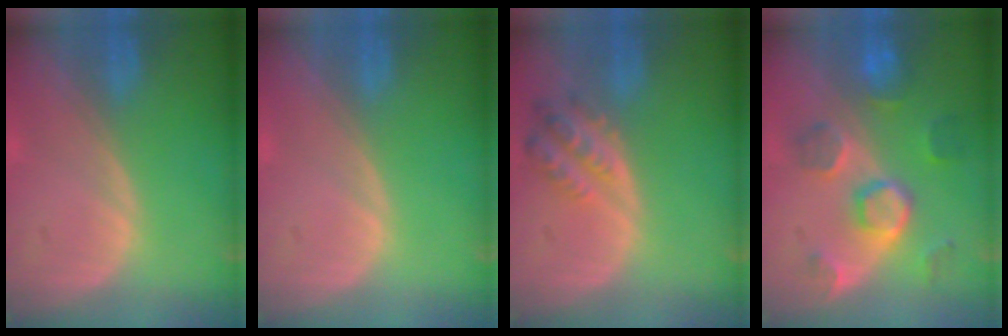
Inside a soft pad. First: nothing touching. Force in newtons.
{"total": 0.0}
{"total": 4.8, "press": 4.8, "slide": 0.5}
{"total": 8.6, "press": 7.8, "slide": 3.6}